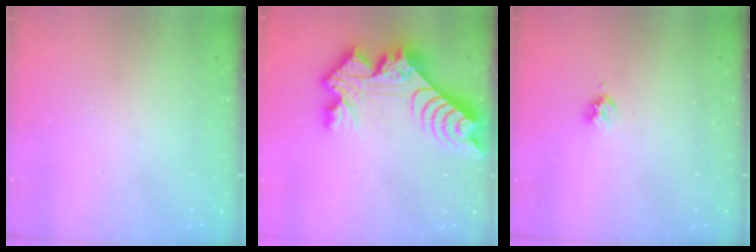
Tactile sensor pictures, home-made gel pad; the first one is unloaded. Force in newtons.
{"total": 14.9, "press": 14.8, "slide": 1.5}
{"total": 3.2, "press": 3.2, "slide": 0.4}